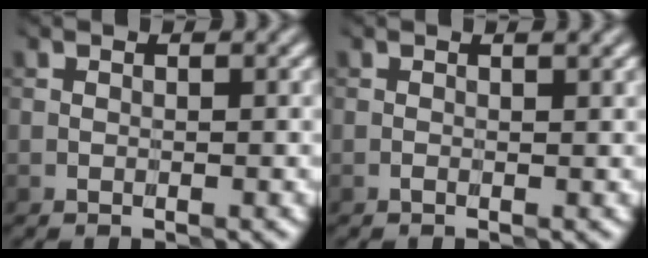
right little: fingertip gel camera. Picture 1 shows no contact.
{"total": 0.7, "force": [0.3, -0.1, 0.6], "torque": [-0.013, 0.003, 0.002]}